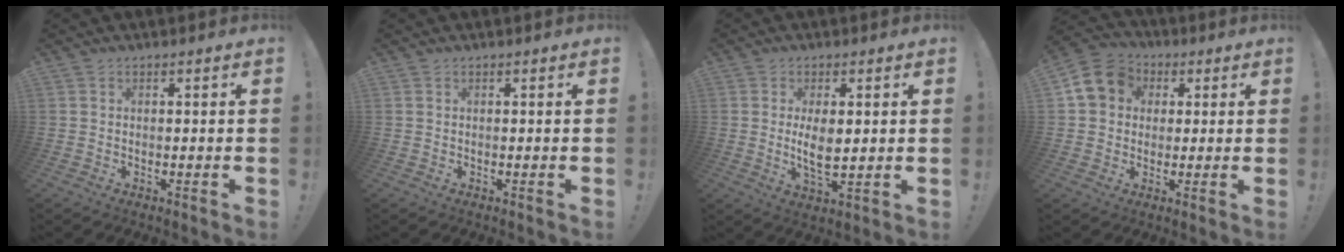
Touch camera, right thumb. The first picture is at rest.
{"total": 0.0}
{"total": 6.6, "force": [0.8, 2.8, 6.0], "torque": [-0.109, -0.016, 0.008]}
{"total": 11.0, "force": [2.6, 9.6, 4.7], "torque": [-0.070, 0.002, 0.055]}